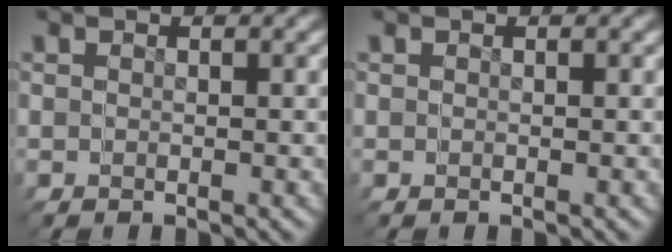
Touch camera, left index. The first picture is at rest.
{"total": 0.0}